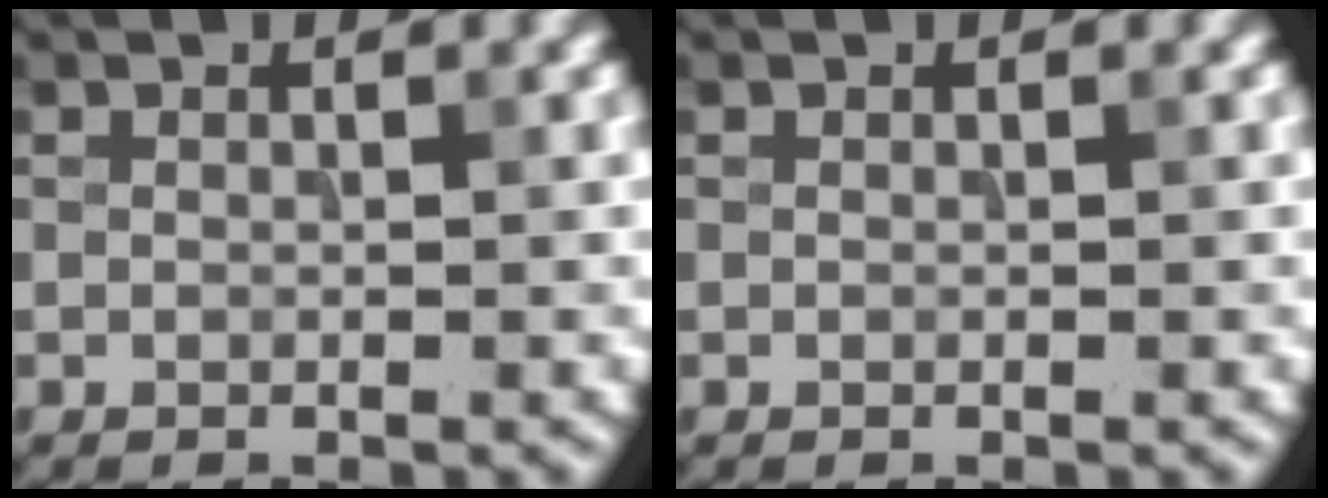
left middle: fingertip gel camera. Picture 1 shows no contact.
{"total": 0.0}